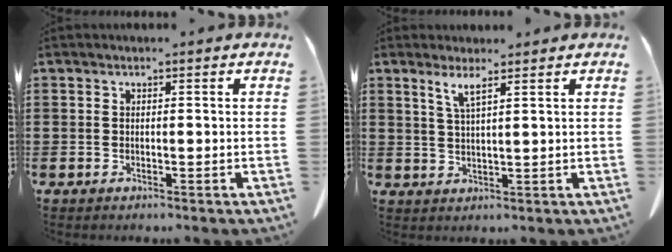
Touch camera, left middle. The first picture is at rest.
{"total": 3.1, "force": [2.1, 0.2, 2.2], "torque": [-0.050, 0.001, 0.038]}